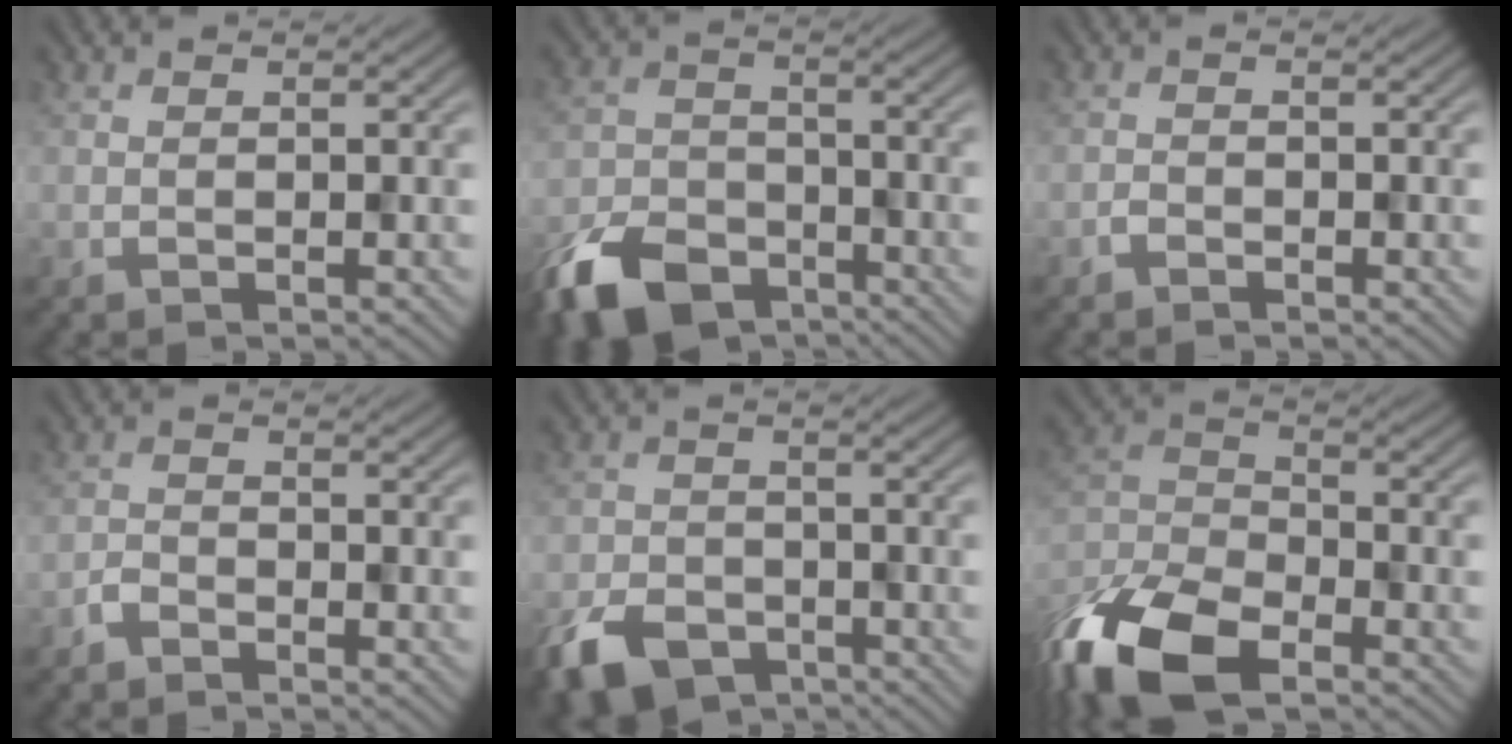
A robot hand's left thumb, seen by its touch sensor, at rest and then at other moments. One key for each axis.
{"total": 9.2, "fx": -8.0, "fy": 3.9, "fz": 2.5, "tx": -0.056, "ty": -0.016, "tz": -0.129}
{"total": 2.1, "fx": -1.8, "fy": -0.3, "fz": -1.0, "tx": 0.008, "ty": -0.001, "tz": -0.014}
{"total": 2.9, "fx": -2.6, "fy": -0.1, "fz": -1.1, "tx": 0.010, "ty": -0.003, "tz": -0.032}
{"total": 6.5, "fx": -5.4, "fy": 3.2, "fz": 1.5, "tx": -0.045, "ty": -0.016, "tz": -0.075}
{"total": 12.2, "fx": -9.9, "fy": 4.5, "fz": 5.7, "tx": -0.138, "ty": -0.022, "tz": -0.175}